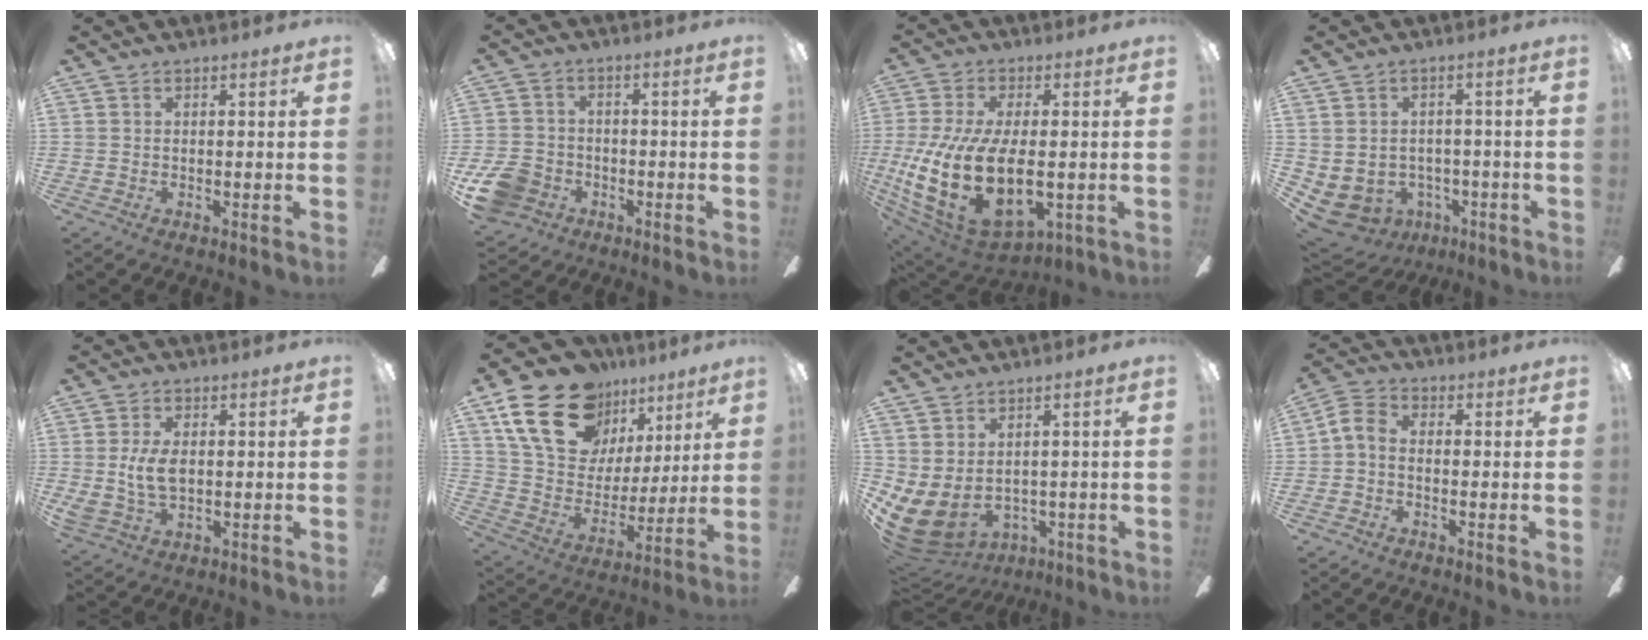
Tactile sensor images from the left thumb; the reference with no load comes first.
{"total": 9.5, "force": [-4.6, 7.4, 3.7], "torque": [-0.086, 0.035, -0.085]}
{"total": 23.2, "force": [-2.0, 11.6, 20.0], "torque": [-0.425, -0.018, -0.023]}
{"total": 4.3, "force": [-1.8, 3.7, 1.1], "torque": [-0.058, -0.003, -0.036]}
{"total": 7.6, "force": [0.5, 4.5, 6.2], "torque": [-0.138, 0.004, 0.008]}
{"total": 22.6, "force": [13.0, 14.8, 11.1], "torque": [-0.191, -0.058, 0.242]}
{"total": 5.4, "force": [0.0, 3.8, 3.8], "torque": [-0.115, -0.025, 0.002]}
{"total": 5.4, "force": [-0.5, 3.3, 4.3], "torque": [-0.104, 0.009, -0.013]}